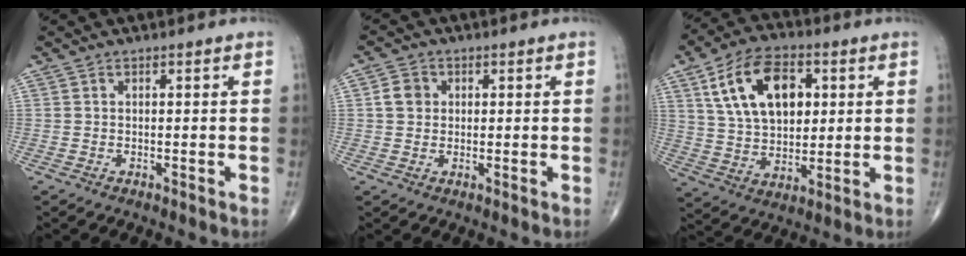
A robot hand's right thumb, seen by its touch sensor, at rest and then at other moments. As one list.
[{"total": 3.5, "force": [0.6, 3.1, 1.6], "torque": [-0.020, 0.004, 0.007]}, {"total": 16.2, "force": [5.3, 10.0, 11.6], "torque": [-0.177, -0.007, 0.098]}]